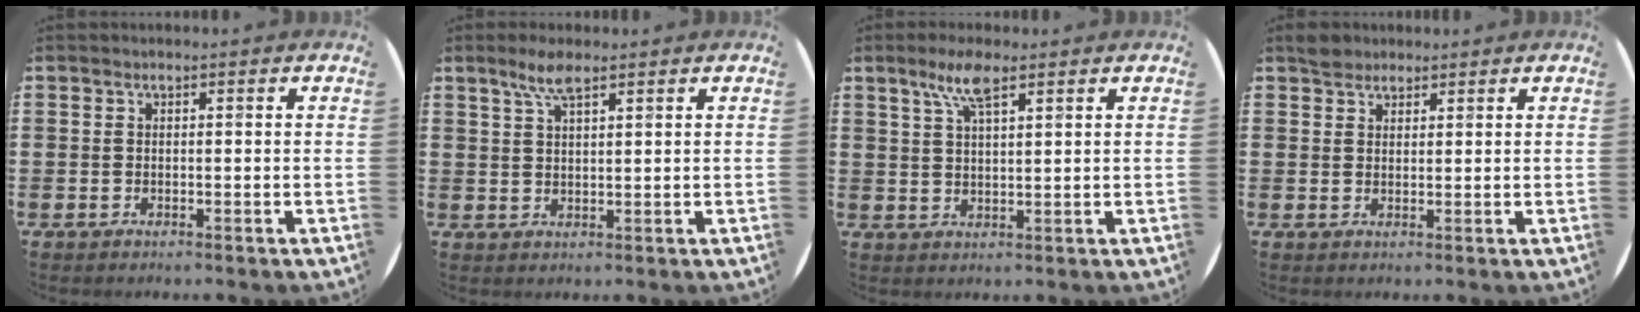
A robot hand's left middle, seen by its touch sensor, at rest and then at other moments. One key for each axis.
{"total": 3.7, "fx": 2.6, "fy": 0.9, "fz": 2.5, "tx": -0.054, "ty": 0.007, "tz": 0.046}
{"total": 5.2, "fx": 3.4, "fy": 1.4, "fz": 3.7, "tx": -0.074, "ty": 0.006, "tz": 0.057}
{"total": 2.1, "fx": 1.9, "fy": 0.9, "fz": 0.1, "tx": 0.004, "ty": 0.003, "tz": 0.036}